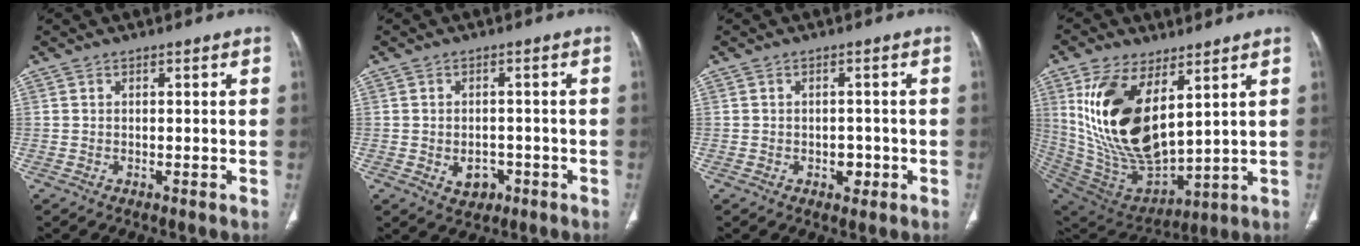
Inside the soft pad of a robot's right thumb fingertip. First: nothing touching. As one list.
[{"total": 4.1, "force": [-1.4, 3.1, 2.3], "torque": [-0.018, 0.009, -0.011]}, {"total": 2.6, "force": [-0.8, 1.9, 1.5], "torque": [-0.009, 0.004, -0.008]}, {"total": 21.7, "force": [7.1, 10.9, 17.4], "torque": [-0.322, -0.036, 0.156]}]